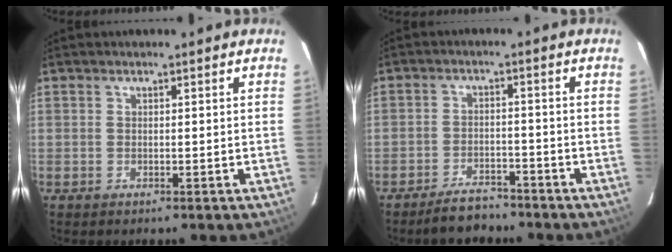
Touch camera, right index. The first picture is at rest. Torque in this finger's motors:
{"motor_torque": [-0.14, -0.05, -0.20, -0.10]}